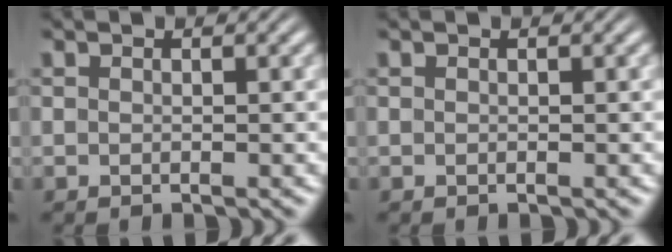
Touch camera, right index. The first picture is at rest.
{"total": 0.0}